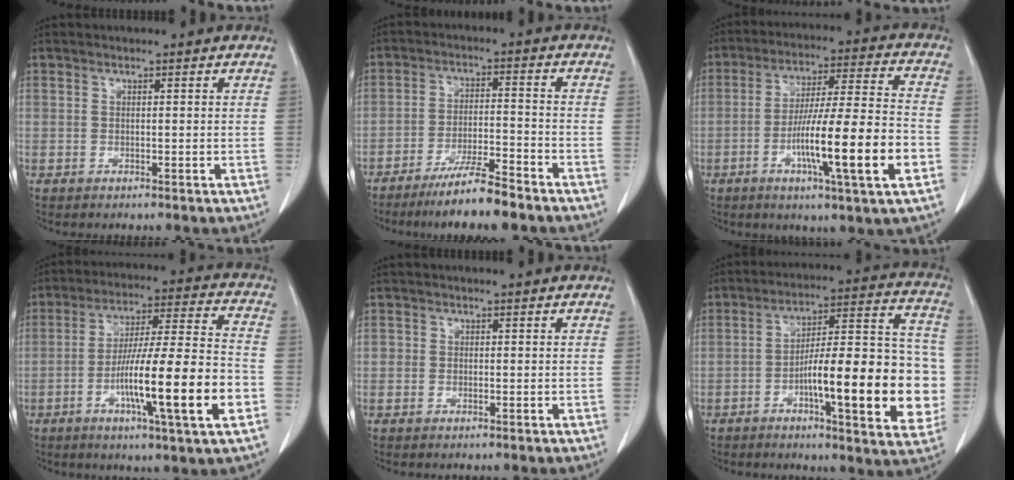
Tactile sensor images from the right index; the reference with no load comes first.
{"total": 8.6, "force": [-6.9, 0.0, 5.1], "torque": [-0.086, -0.023, -0.122]}
{"total": 16.7, "force": [-5.3, 0.4, 15.8], "torque": [-0.272, -0.006, -0.088]}
{"total": 17.9, "force": [-5.6, 0.4, 17.0], "torque": [-0.281, -0.004, -0.092]}
{"total": 0.7, "force": [-0.1, 0.6, 0.3], "torque": [-0.002, 0.002, -0.003]}
{"total": 20.3, "force": [-4.6, 4.2, 19.3], "torque": [-0.241, 0.027, -0.062]}